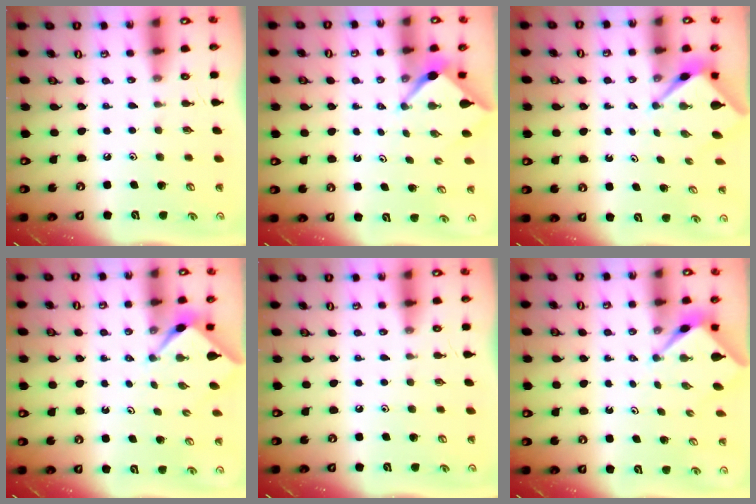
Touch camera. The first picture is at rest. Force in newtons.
{"total": 2.4, "press": 2.4, "slide": 0.2}
{"total": 2.7, "press": 2.7, "slide": 0.2}
{"total": 2.5, "press": 2.5, "slide": 0.3}
{"total": 0.0}
{"total": 2.6, "press": 2.6, "slide": 0.3}